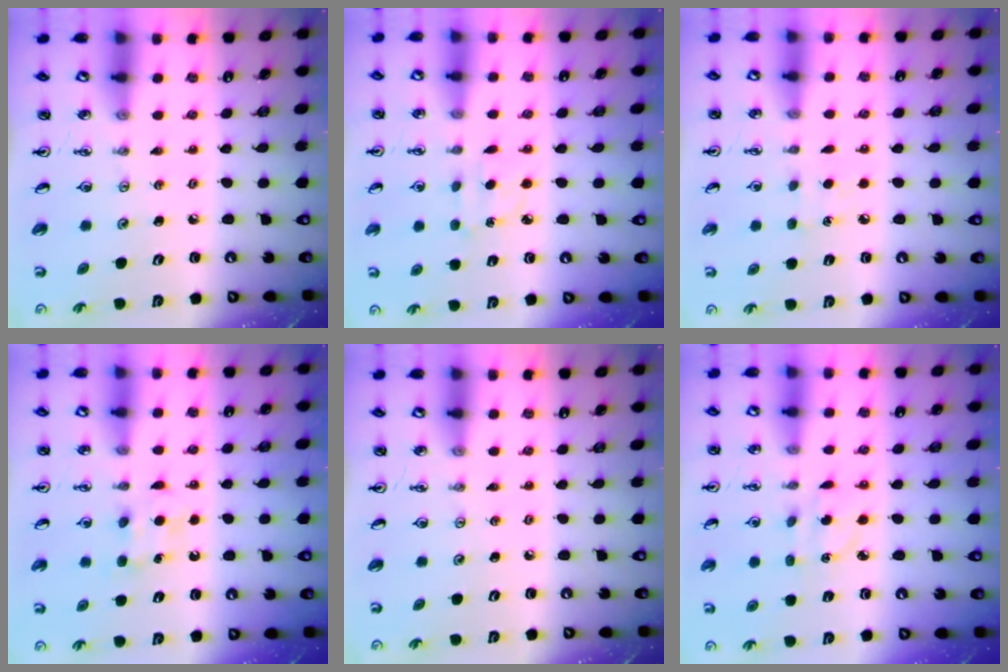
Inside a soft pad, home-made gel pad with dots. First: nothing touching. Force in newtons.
{"total": 3.7, "press": 3.6, "slide": 0.5}
{"total": 4.9, "press": 4.9, "slide": 0.6}
{"total": 4.9, "press": 4.8, "slide": 0.7}
{"total": 0.0}
{"total": 3.6, "press": 3.5, "slide": 0.7}